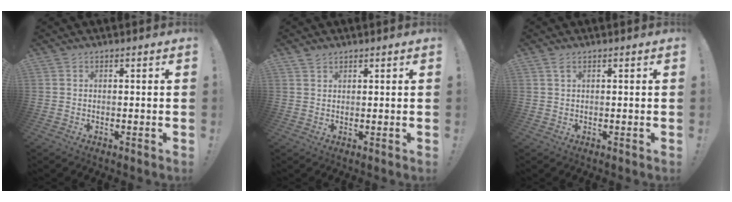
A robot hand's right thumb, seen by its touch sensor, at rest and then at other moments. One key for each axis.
{"total": 1.5, "fx": 1.3, "fy": 0.8, "fz": 0.3, "tx": -0.005, "ty": -0.003, "tz": 0.024}
{"total": 1.4, "fx": 0.7, "fy": 0.4, "fz": 1.1, "tx": -0.020, "ty": 0.000, "tz": 0.012}